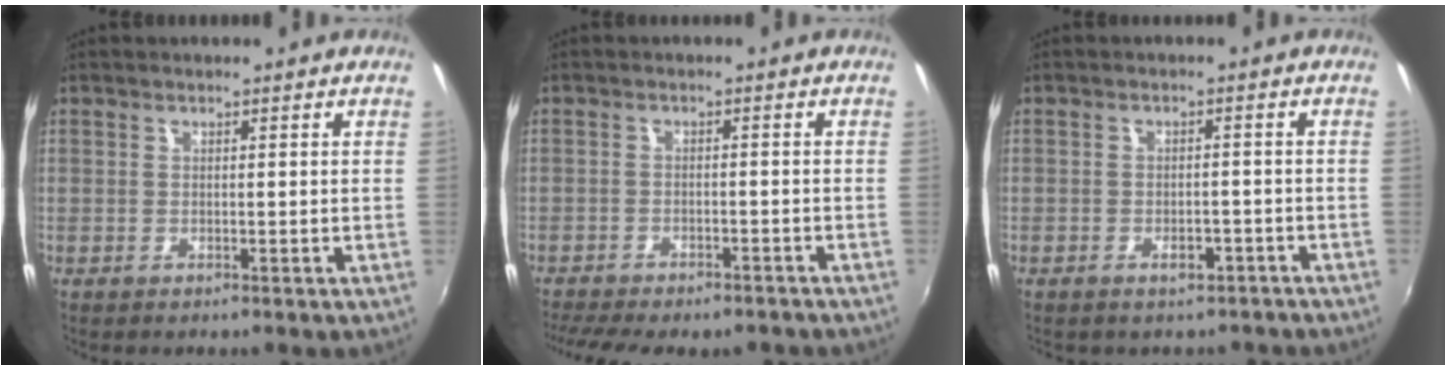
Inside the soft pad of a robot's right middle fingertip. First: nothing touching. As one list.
[{"total": 11.3, "force": [-9.6, 3.1, 5.1], "torque": [-0.116, -0.028, -0.139]}, {"total": 3.8, "force": [-2.9, 2.1, 1.3], "torque": [-0.021, 0.007, -0.028]}]